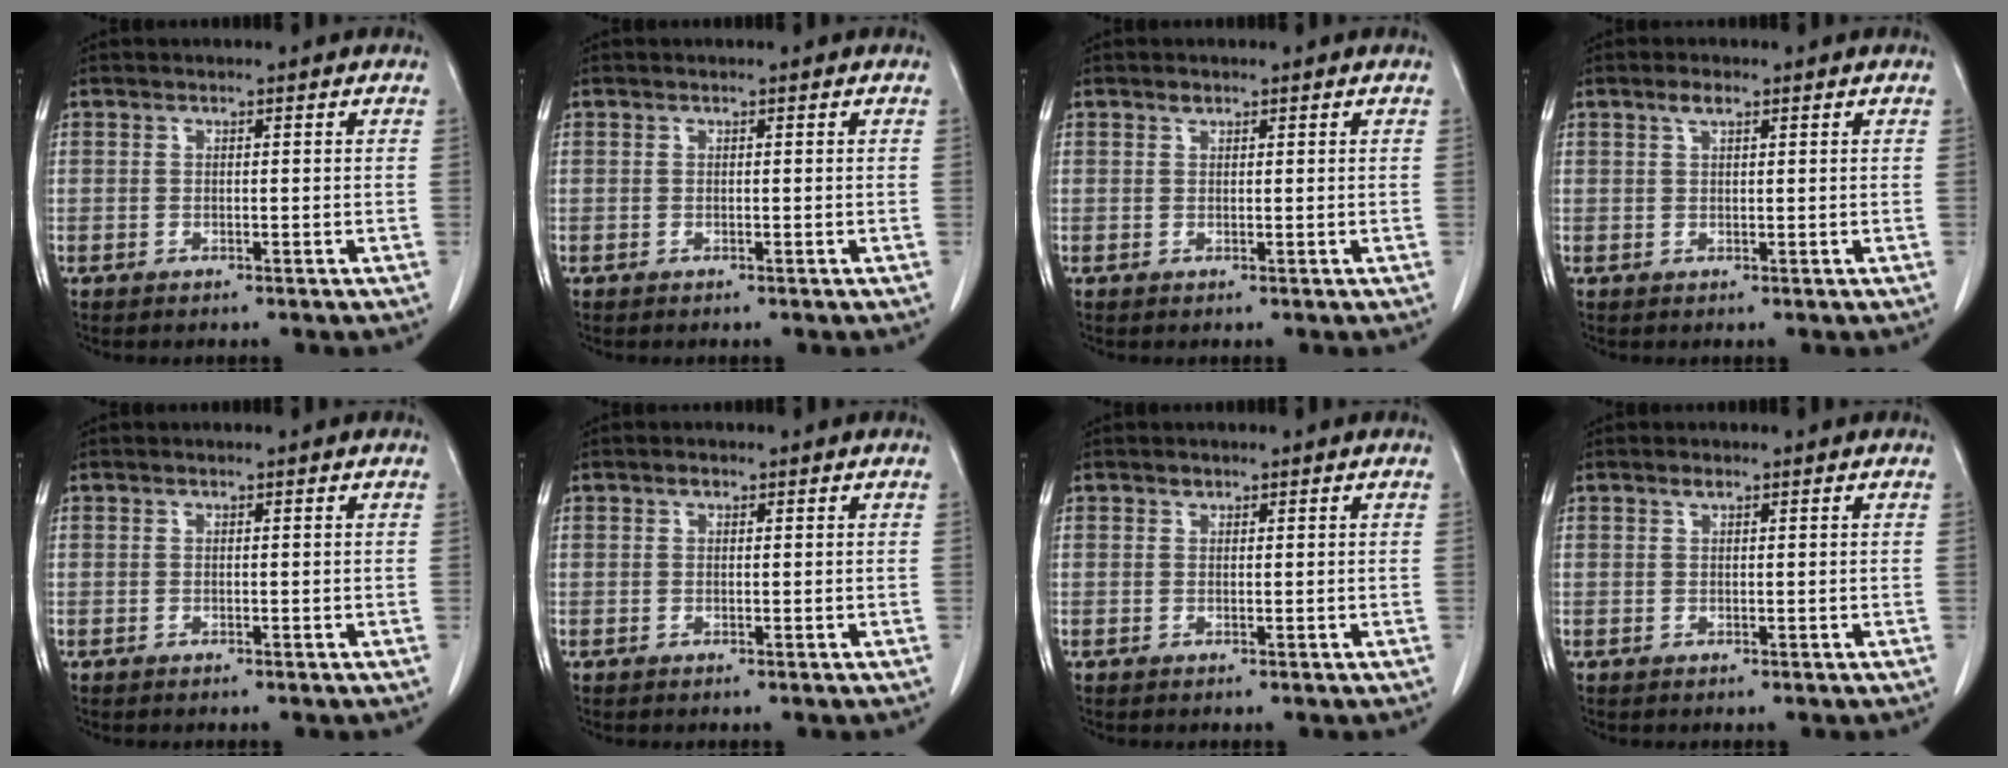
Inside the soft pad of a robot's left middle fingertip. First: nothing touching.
{"total": 0.0}
{"total": 0.7, "force": [0.6, 0.3, 0.2], "torque": [-0.006, -0.002, 0.009]}
{"total": 1.8, "force": [1.2, 0.4, 1.3], "torque": [-0.028, 0.004, 0.022]}
{"total": 0.0}
{"total": 0.7, "force": [0.5, 0.4, 0.4], "torque": [-0.008, 0.001, 0.008]}
{"total": 0.5, "force": [0.4, 0.2, 0.1], "torque": [-0.004, -0.003, 0.005]}
{"total": 0.8, "force": [0.6, 0.2, 0.5], "torque": [-0.013, -0.001, 0.012]}